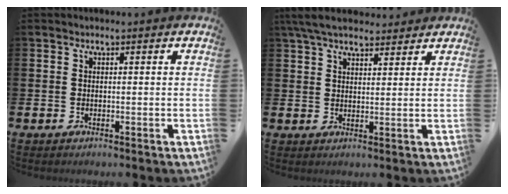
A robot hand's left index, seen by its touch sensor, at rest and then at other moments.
{"total": 5.7, "force": [5.1, 1.6, 1.8], "torque": [-0.047, -0.013, 0.096]}